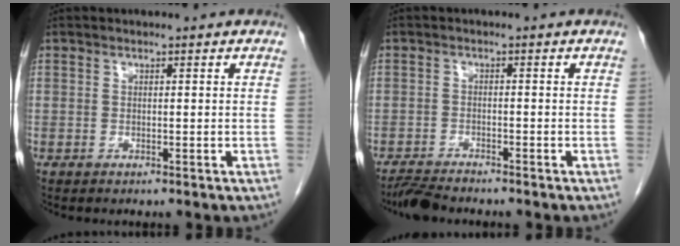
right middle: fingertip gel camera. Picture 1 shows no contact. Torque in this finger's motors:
{"motor_torque": [-0.47, -0.34, 0.01, -0.01]}